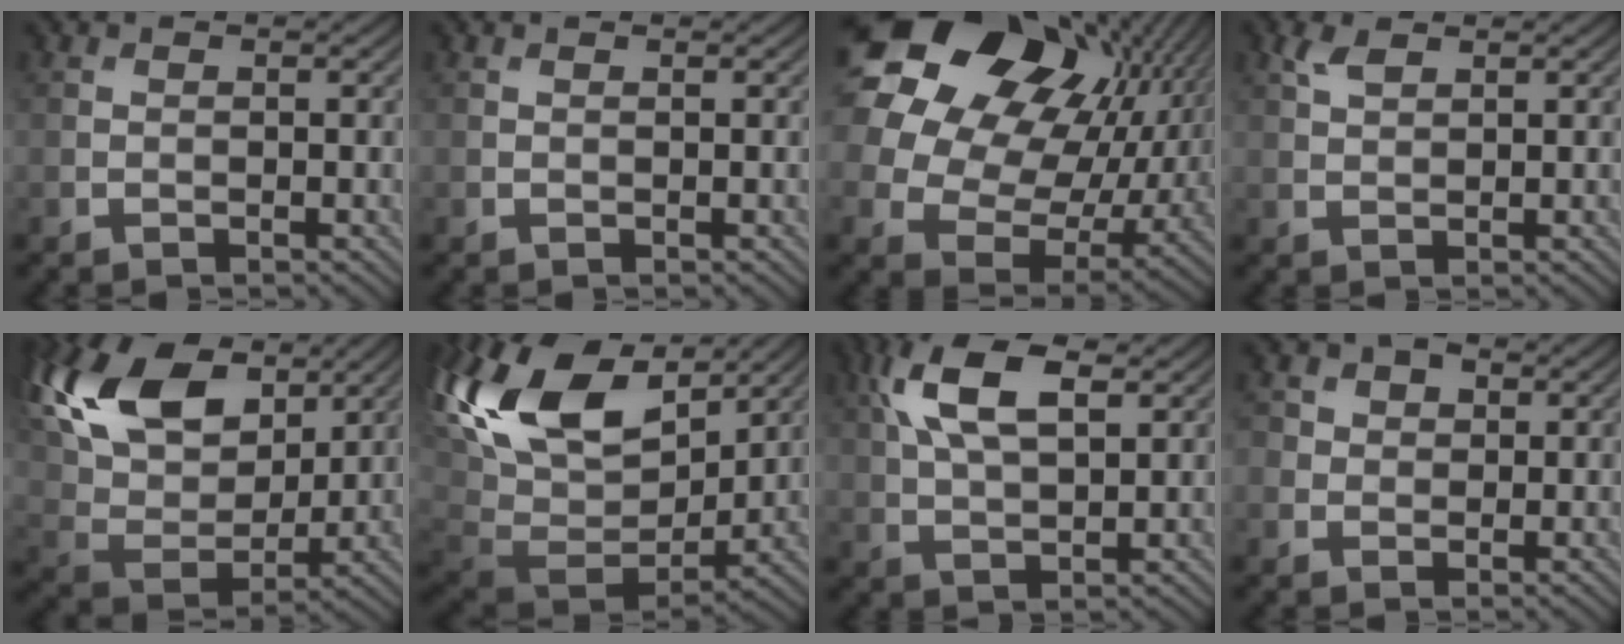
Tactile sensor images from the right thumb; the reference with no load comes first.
{"total": 0.0}
{"total": 24.2, "force": [9.5, 17.8, 13.4], "torque": [-0.331, 0.038, 0.174]}
{"total": 2.1, "force": [1.3, 1.0, 1.3], "torque": [-0.033, 0.003, 0.028]}
{"total": 16.8, "force": [8.1, 9.9, 10.9], "torque": [-0.258, 0.031, 0.149]}
{"total": 20.4, "force": [8.1, 12.7, 13.7], "torque": [-0.300, 0.028, 0.162]}
{"total": 9.7, "force": [3.8, 4.4, 7.8], "torque": [-0.177, 0.016, 0.073]}
{"total": 3.7, "force": [1.1, 3.1, 1.5], "torque": [-0.036, 0.004, 0.002]}